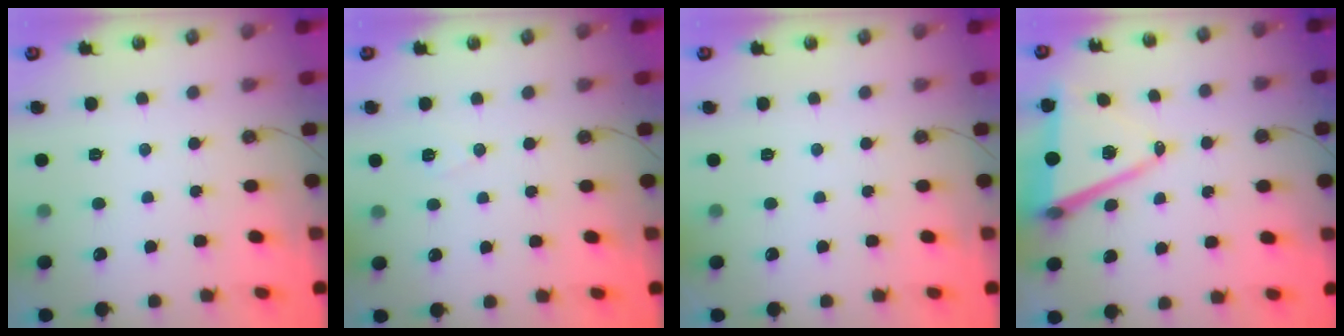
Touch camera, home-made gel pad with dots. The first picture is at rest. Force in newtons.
{"total": 5.6, "press": 4.0, "slide": 3.9}
{"total": 0.0}
{"total": 12.0, "press": 11.3, "slide": 4.0}